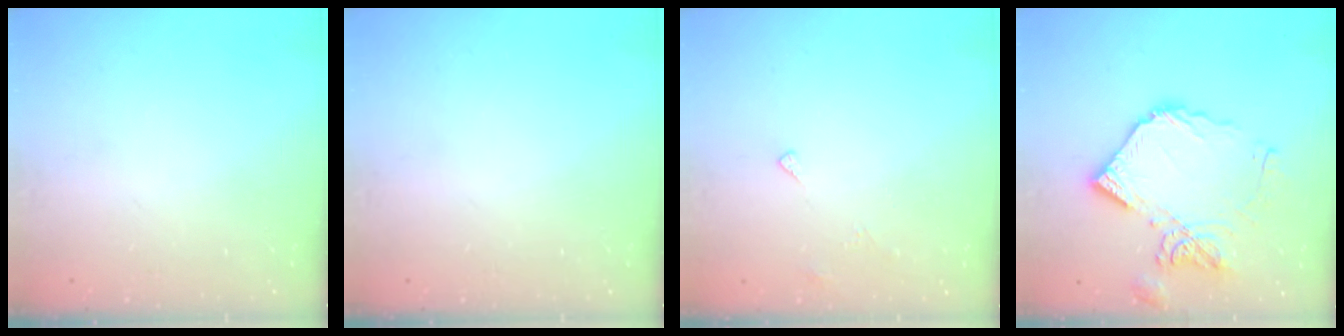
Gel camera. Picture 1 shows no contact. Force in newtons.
{"total": 0.0}
{"total": 3.5, "press": 3.5, "slide": 0.4}
{"total": 15.1, "press": 15.0, "slide": 1.9}